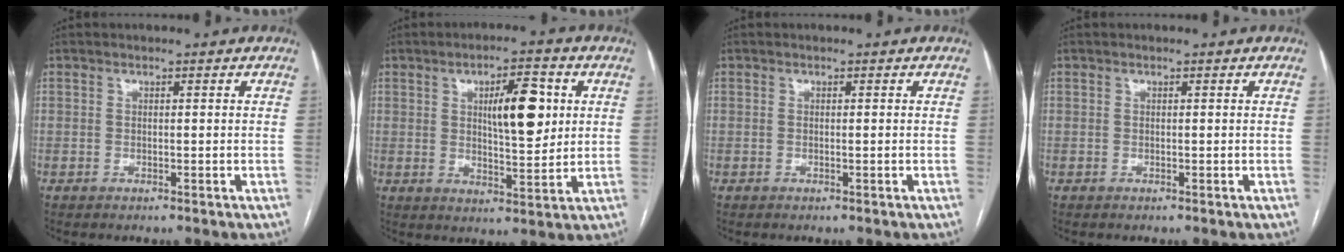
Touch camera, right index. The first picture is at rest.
{"total": 9.4, "force": [2.4, 2.7, 8.7], "torque": [-0.135, 0.007, 0.043]}
{"total": 0.0}
{"total": 0.0}